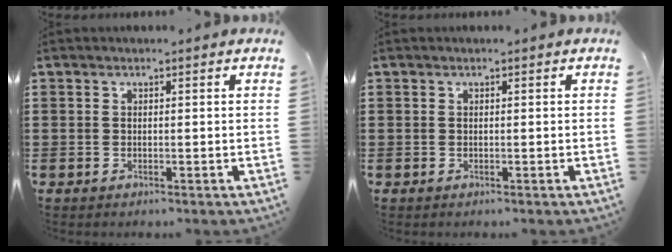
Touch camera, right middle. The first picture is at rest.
{"total": 0.0}